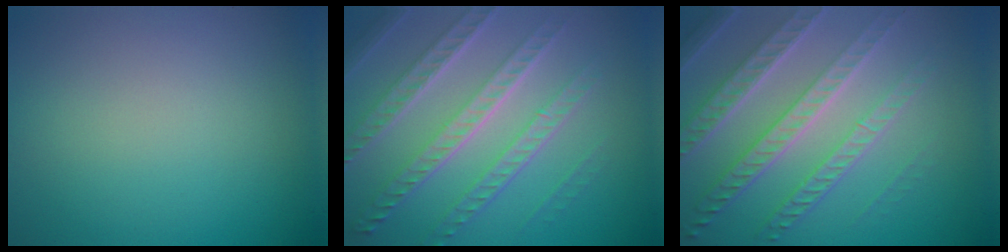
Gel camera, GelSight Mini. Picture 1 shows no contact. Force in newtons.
{"total": 7.1, "press": 5.0, "slide": 5.0}
{"total": 7.7, "press": 5.3, "slide": 5.6}